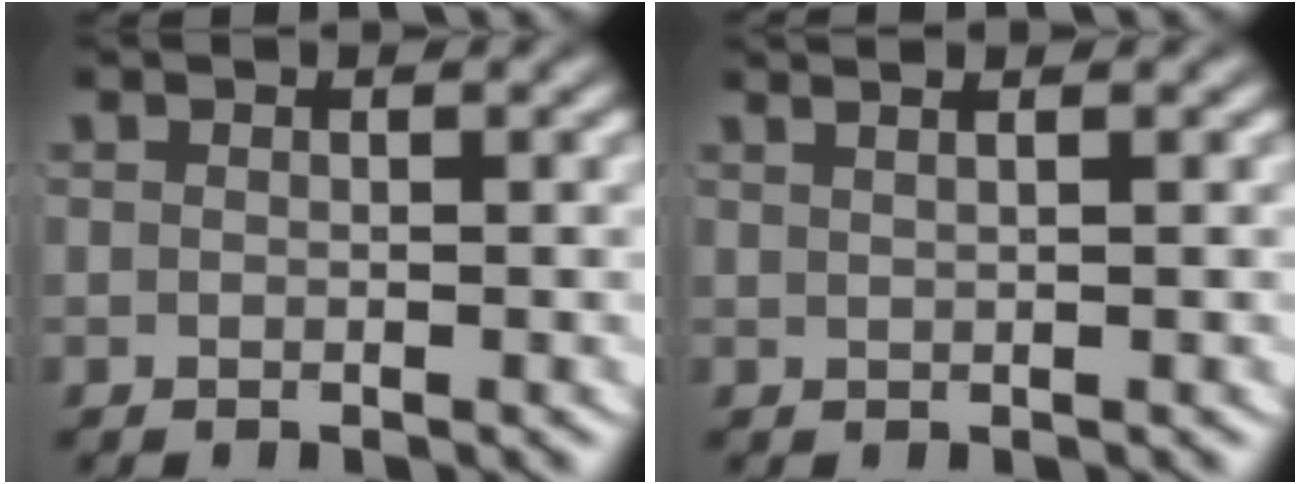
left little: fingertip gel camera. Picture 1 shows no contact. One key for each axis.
{"total": 2.9, "fx": 2.0, "fy": 0.5, "fz": 2.1, "tx": -0.021, "ty": 0.013, "tz": 0.029}